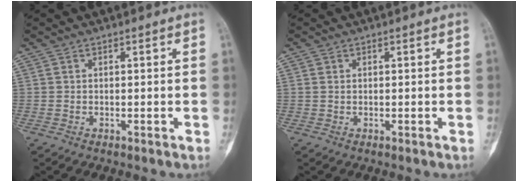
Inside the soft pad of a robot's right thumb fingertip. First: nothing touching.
{"total": 0.8, "force": [0.3, 0.6, 0.5], "torque": [-0.008, 0.002, 0.008]}